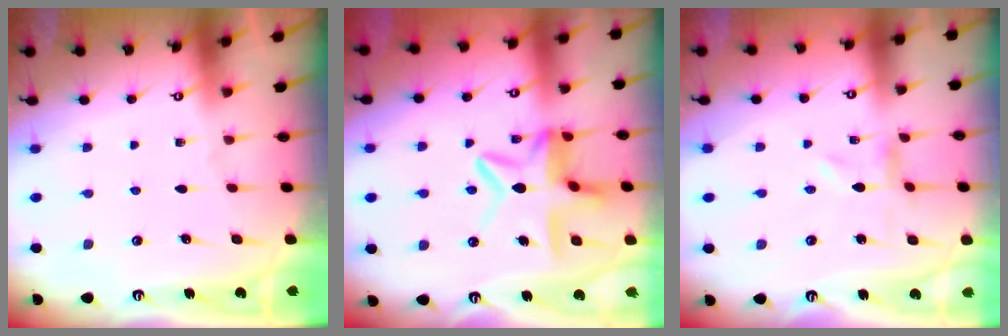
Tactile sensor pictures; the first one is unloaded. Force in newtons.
{"total": 11.2, "press": 11.2, "slide": 1.1}
{"total": 0.0}